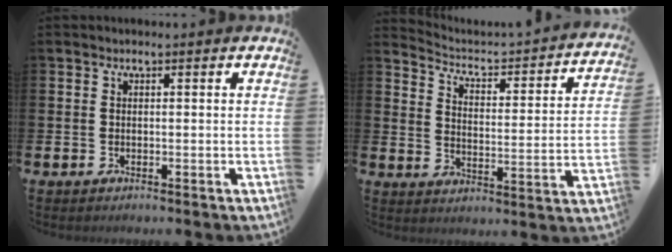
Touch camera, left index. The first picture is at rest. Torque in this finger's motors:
{"motor_torque": [-0.43, -0.31, -0.86, -0.15]}